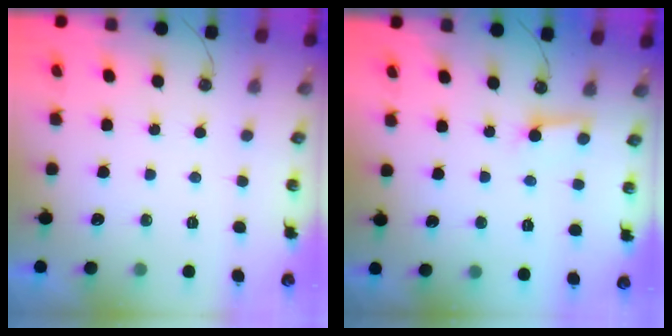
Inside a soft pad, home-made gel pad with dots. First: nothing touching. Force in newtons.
{"total": 3.0, "press": 3.0, "slide": 0.4}